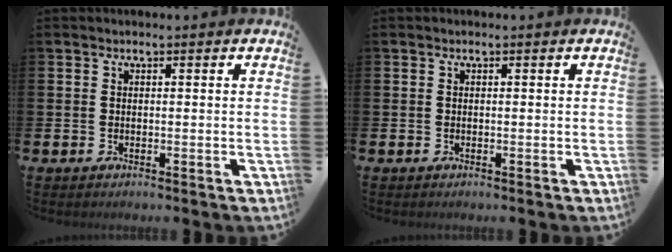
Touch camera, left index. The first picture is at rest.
{"total": 0.0}